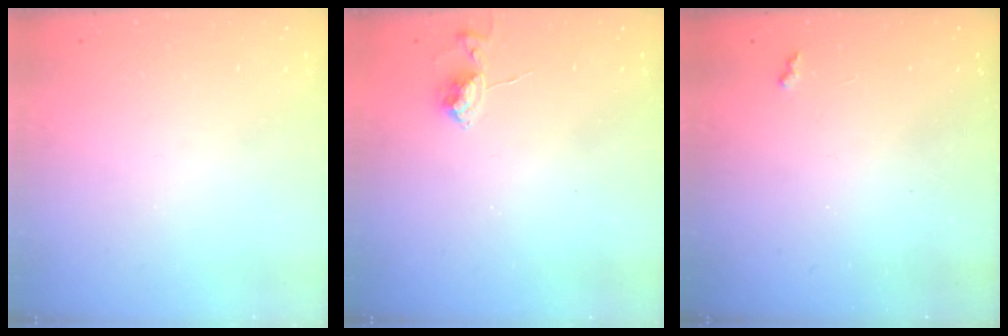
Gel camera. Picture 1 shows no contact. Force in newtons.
{"total": 5.0, "press": 4.9, "slide": 0.7}
{"total": 1.9, "press": 1.8, "slide": 0.5}